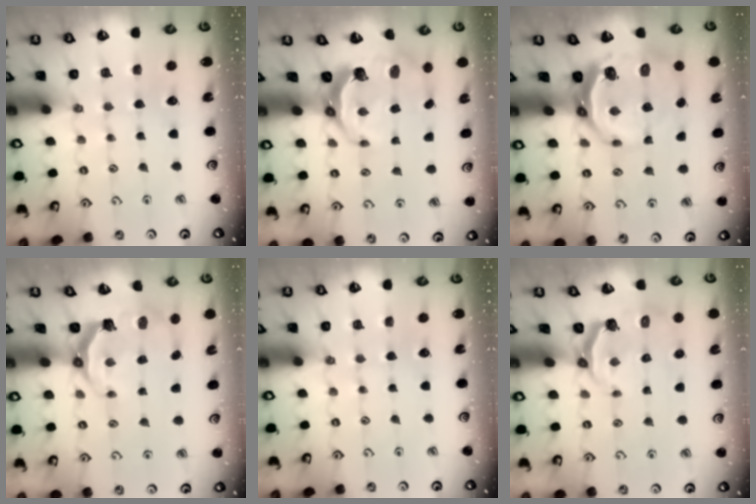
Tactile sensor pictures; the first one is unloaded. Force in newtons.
{"total": 8.0, "press": 6.4, "slide": 4.8}
{"total": 10.1, "press": 9.2, "slide": 4.3}
{"total": 6.5, "press": 4.8, "slide": 4.3}
{"total": 0.0}
{"total": 4.3, "press": 2.9, "slide": 3.1}